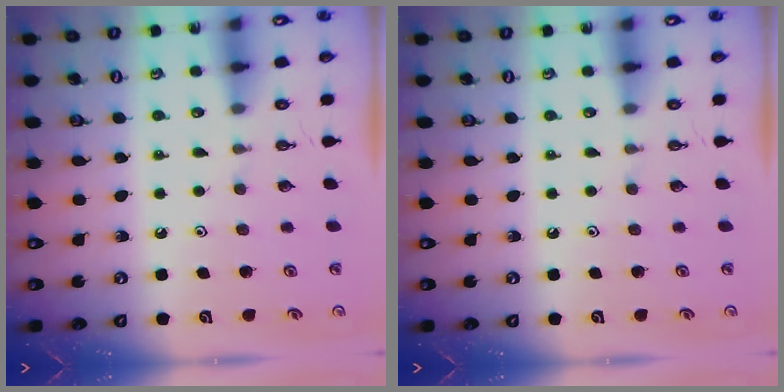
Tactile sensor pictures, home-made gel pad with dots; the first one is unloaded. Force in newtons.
{"total": 0.0}